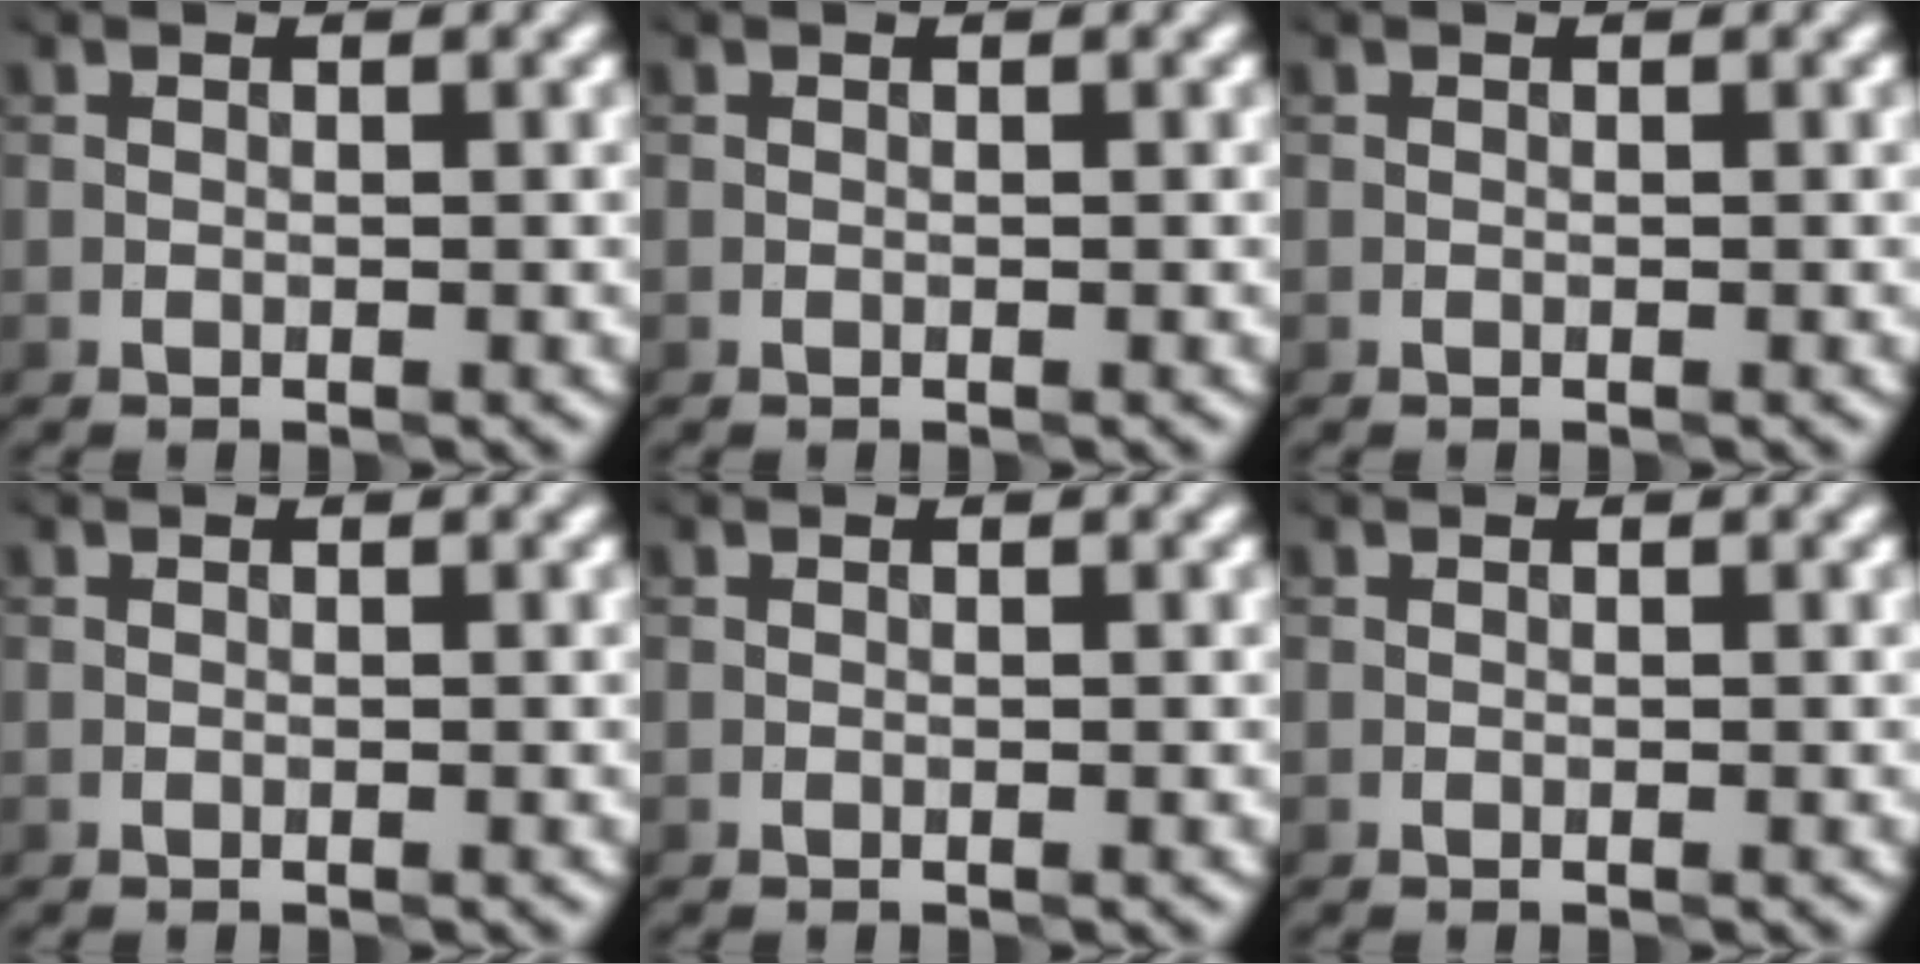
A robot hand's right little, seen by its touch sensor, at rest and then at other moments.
{"total": 0.0}
{"total": 0.0}
{"total": 0.0}
{"total": 0.0}
{"total": 0.0}